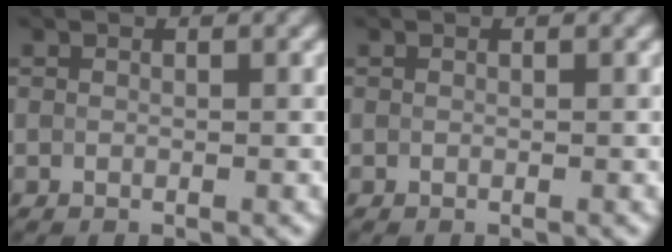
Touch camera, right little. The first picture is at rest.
{"total": 0.0}